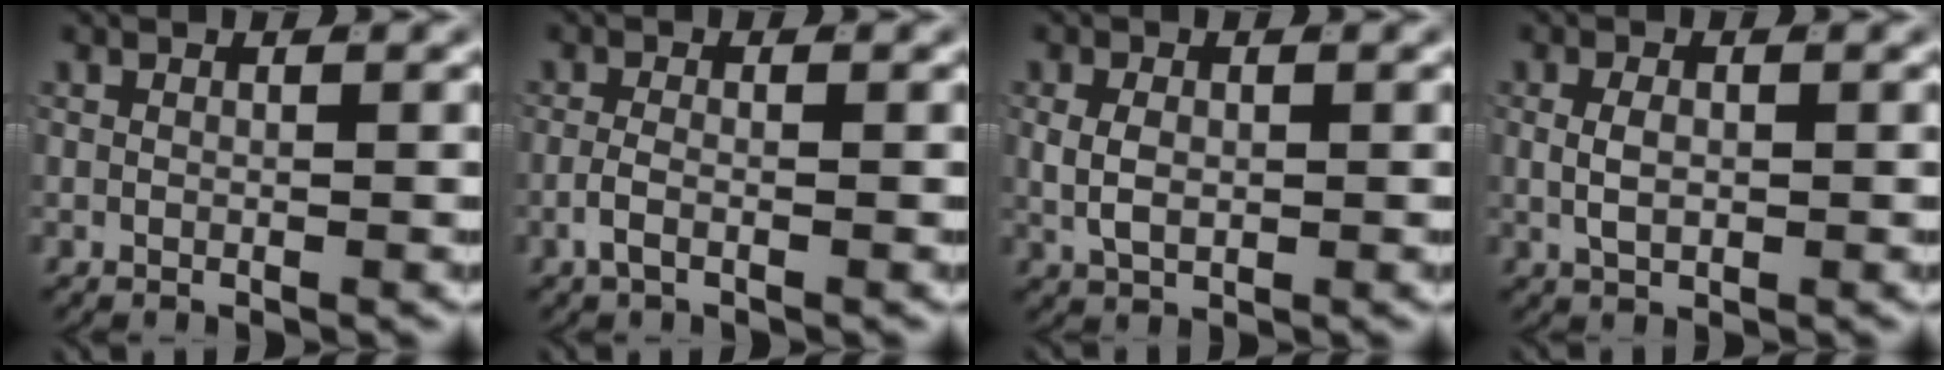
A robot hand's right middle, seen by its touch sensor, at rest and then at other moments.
{"total": 1.5, "force": [-0.9, 0.3, 1.2], "torque": [-0.033, -0.007, -0.017]}
{"total": 2.6, "force": [0.1, 1.7, 1.9], "torque": [-0.042, -0.005, 0.010]}
{"total": 1.9, "force": [-0.1, 1.0, 1.6], "torque": [-0.030, -0.003, 0.006]}